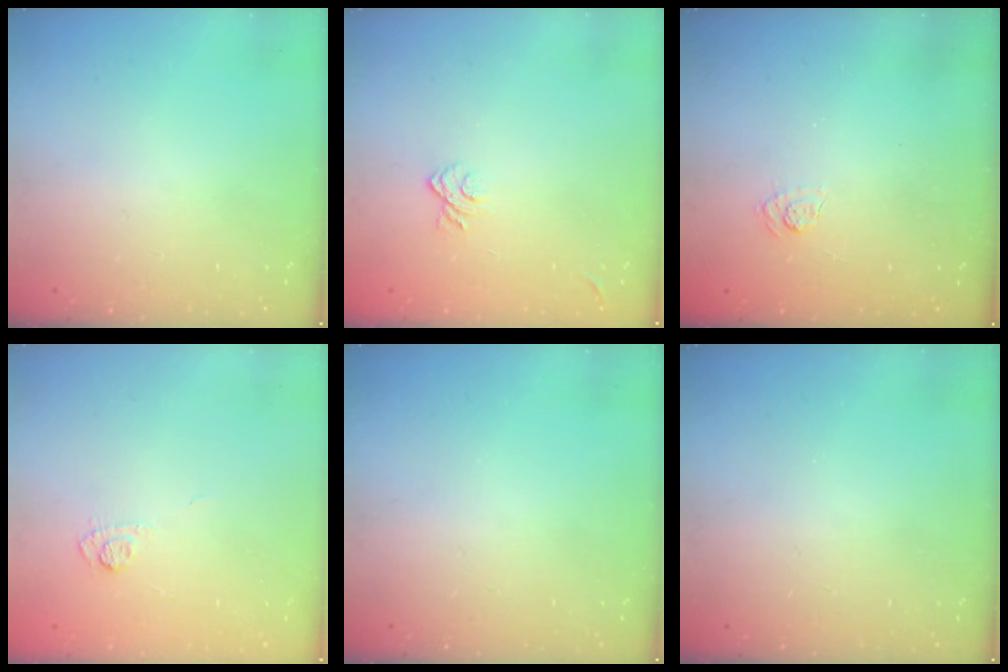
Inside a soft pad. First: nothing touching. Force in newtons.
{"total": 6.1, "press": 6.1, "slide": 1.0}
{"total": 4.5, "press": 4.3, "slide": 1.4}
{"total": 5.0, "press": 4.8, "slide": 1.4}
{"total": 0.0}
{"total": 0.0}